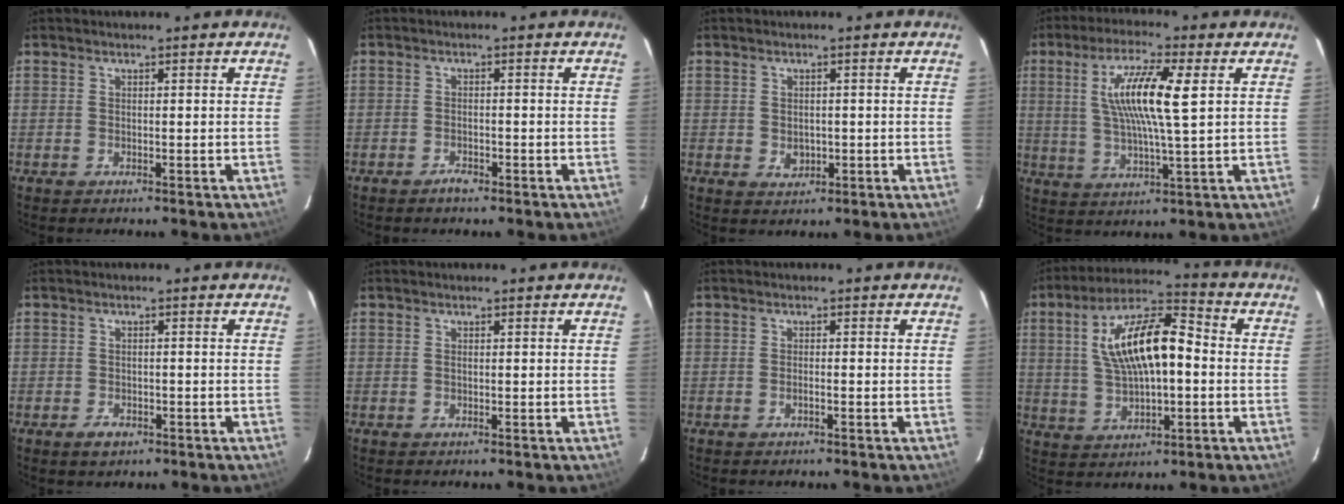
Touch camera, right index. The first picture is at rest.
{"total": 1.9, "force": [-1.6, 0.7, 0.9], "torque": [-0.018, -0.002, -0.027]}
{"total": 2.8, "force": [-0.5, 2.3, 1.4], "torque": [-0.024, -0.002, -0.002]}
{"total": 11.7, "force": [2.8, 1.2, 11.3], "torque": [-0.214, 0.003, 0.051]}
{"total": 2.7, "force": [-1.6, 1.8, 1.3], "torque": [-0.025, 0.000, -0.024]}
{"total": 0.0}
{"total": 0.9, "force": [-0.6, 0.0, 0.6], "torque": [-0.013, 0.001, -0.011]}
{"total": 15.3, "force": [1.1, 5.8, 14.2], "torque": [-0.264, 0.023, 0.019]}